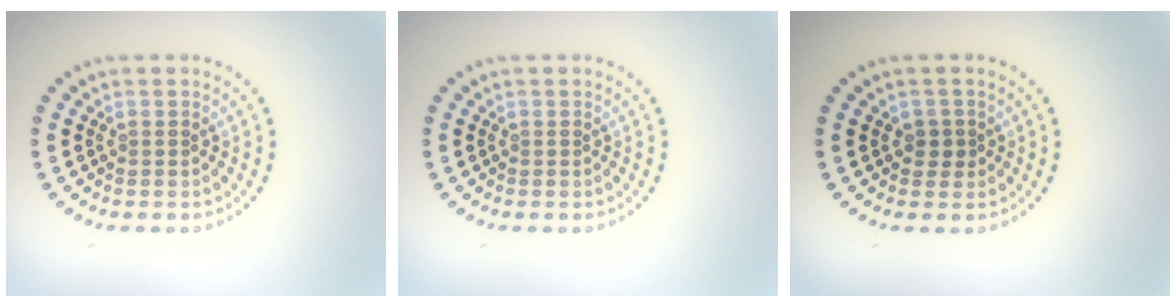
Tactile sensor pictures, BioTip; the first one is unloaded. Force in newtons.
{"total": 0.0}
{"total": 1.3, "press": 1.2, "slide": 0.5}